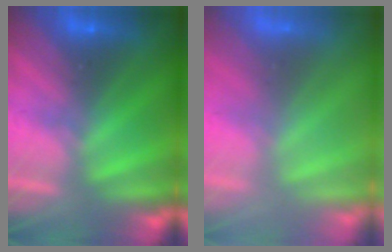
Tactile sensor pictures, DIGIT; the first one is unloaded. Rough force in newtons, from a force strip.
{"total": 5.8}